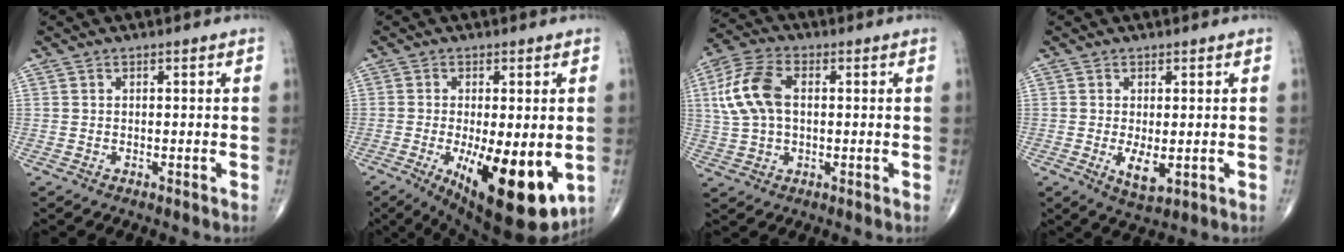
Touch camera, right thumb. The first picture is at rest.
{"total": 17.4, "force": [-4.5, 6.3, 15.5], "torque": [-0.207, -0.027, -0.048]}
{"total": 11.0, "force": [1.6, 6.5, 8.7], "torque": [-0.190, 0.019, 0.028]}
{"total": 4.3, "force": [-0.6, 1.8, 3.9], "torque": [-0.062, -0.012, -0.002]}